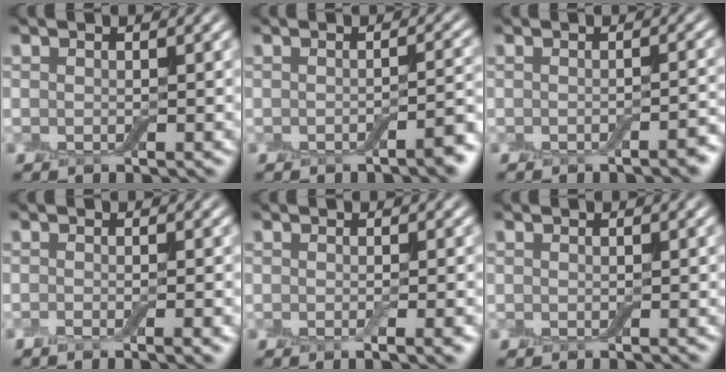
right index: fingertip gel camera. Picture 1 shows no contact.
{"total": 2.2, "force": [-1.2, 0.5, 1.8], "torque": [-0.021, 0.006, -0.022]}
{"total": 1.6, "force": [-1.1, 0.3, 1.1], "torque": [-0.009, 0.002, -0.017]}
{"total": 2.4, "force": [-1.1, 0.6, 2.0], "torque": [-0.023, -0.001, -0.019]}
{"total": 2.4, "force": [-0.7, 0.5, 2.3], "torque": [-0.027, -0.004, -0.011]}
{"total": 0.0}